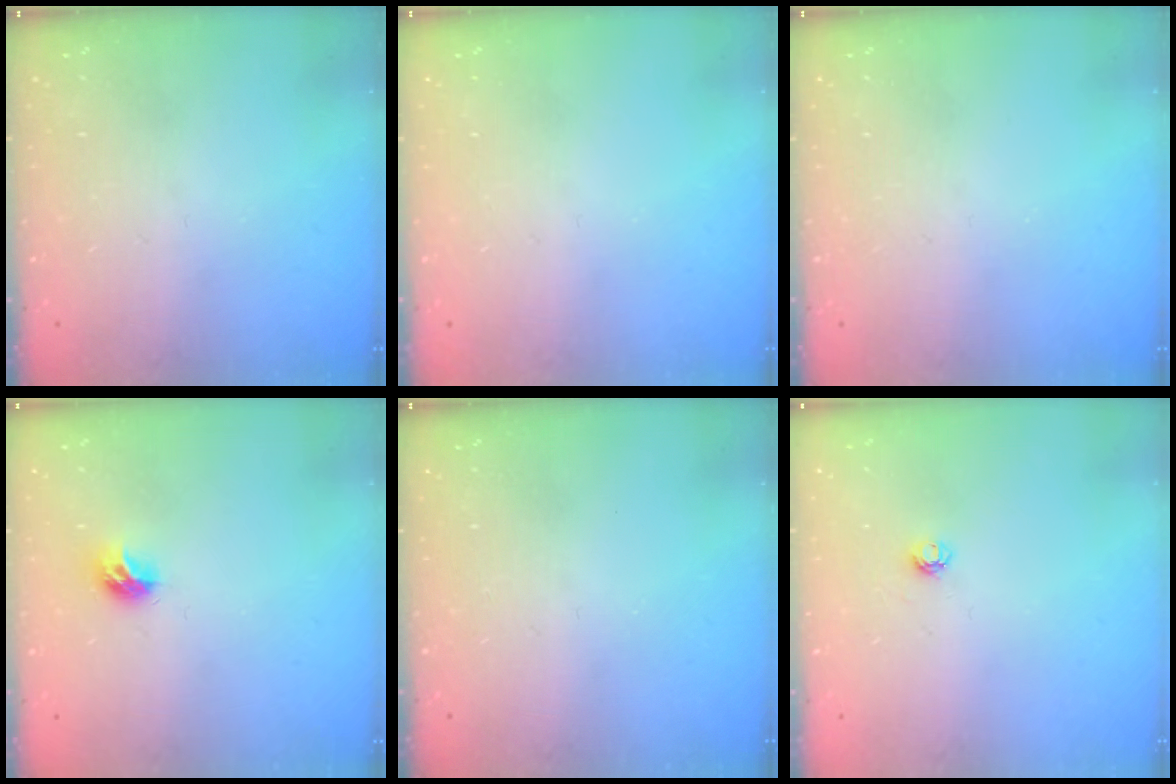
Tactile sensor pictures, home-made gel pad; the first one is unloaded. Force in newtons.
{"total": 0.0}
{"total": 0.0}
{"total": 7.1, "press": 7.1, "slide": 0.3}
{"total": 0.0}
{"total": 3.9, "press": 3.8, "slide": 0.5}